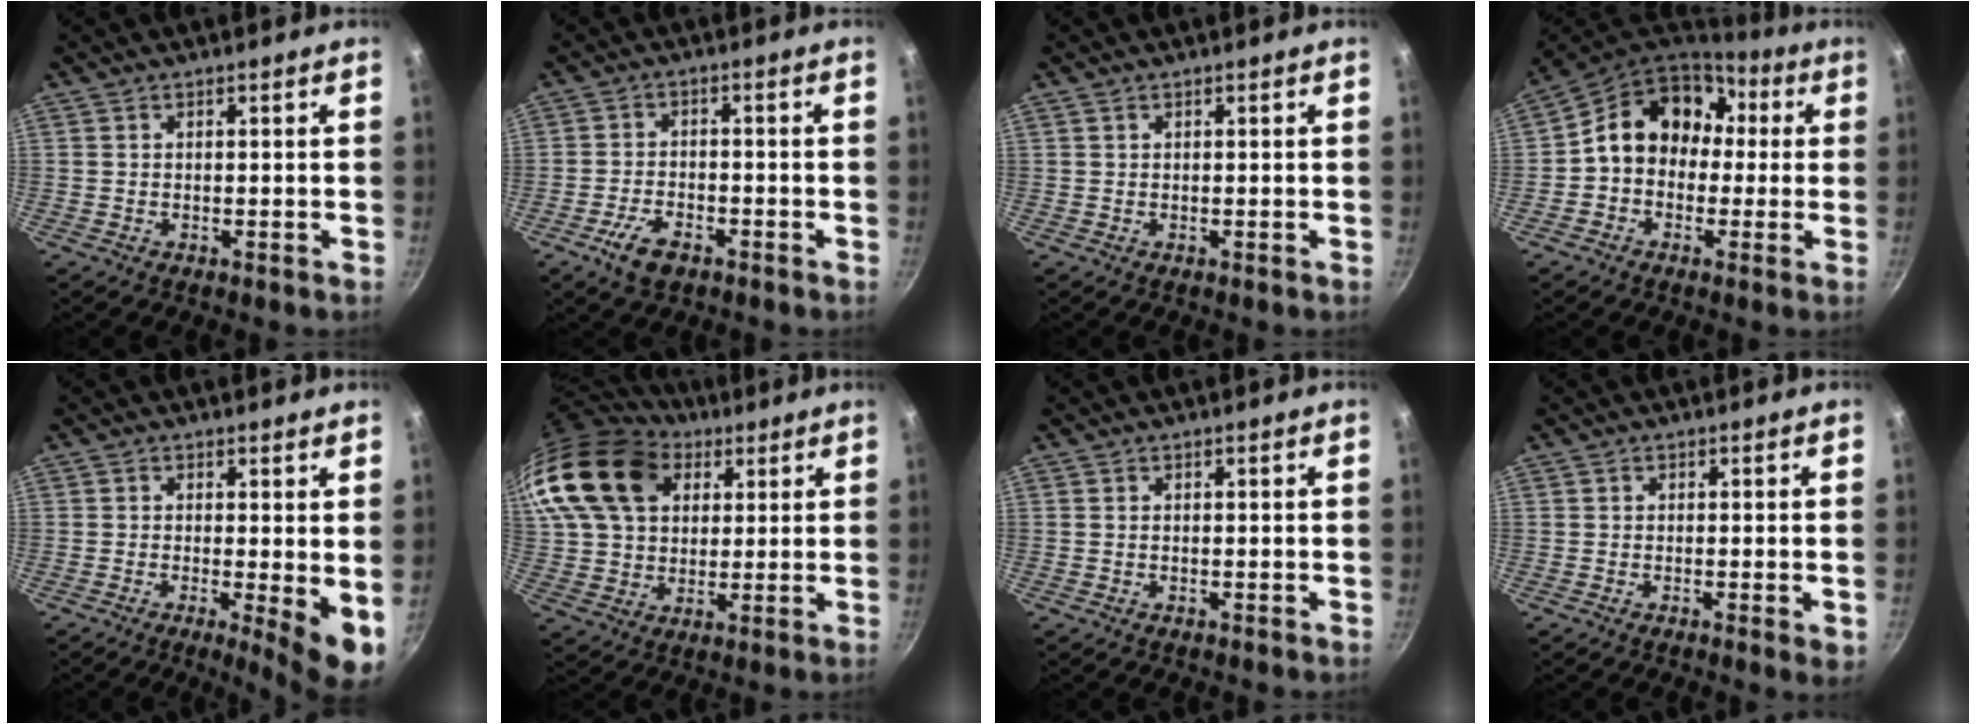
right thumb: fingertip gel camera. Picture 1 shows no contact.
{"total": 5.8, "force": [-3.4, 2.8, 3.7], "torque": [-0.072, 0.016, -0.062]}
{"total": 0.0}
{"total": 14.2, "force": [1.3, 11.7, 7.8], "torque": [-0.087, 0.045, 0.002]}
{"total": 7.2, "force": [-0.5, 1.7, 6.9], "torque": [-0.087, -0.017, -0.006]}
{"total": 24.8, "force": [9.9, 17.7, 14.3], "torque": [-0.300, 0.020, 0.178]}
{"total": 0.0}
{"total": 2.1, "force": [-0.5, 0.3, 2.0], "torque": [-0.032, -0.008, -0.009]}